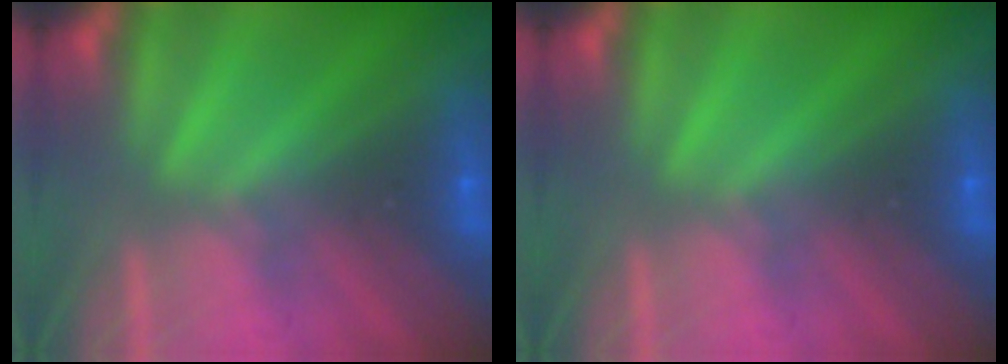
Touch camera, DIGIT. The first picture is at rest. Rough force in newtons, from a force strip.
{"total": 0.0}